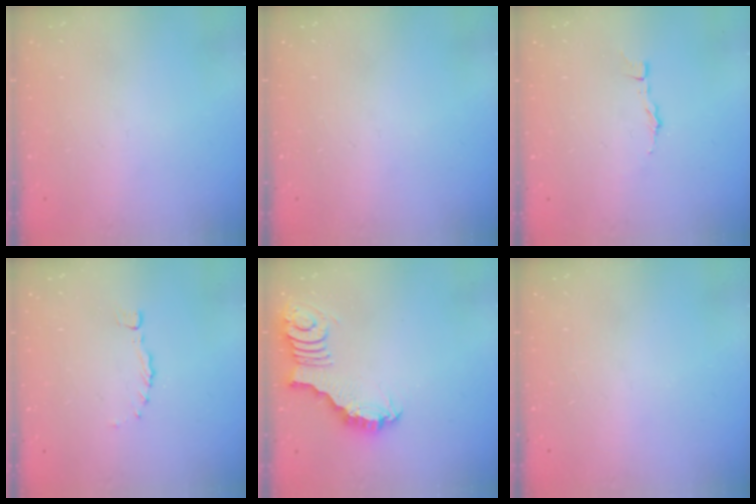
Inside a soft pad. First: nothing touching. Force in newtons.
{"total": 0.0}
{"total": 1.6, "press": 1.6, "slide": 0.1}
{"total": 0.0}
{"total": 3.0, "press": 3.0, "slide": 0.0}
{"total": 0.0}